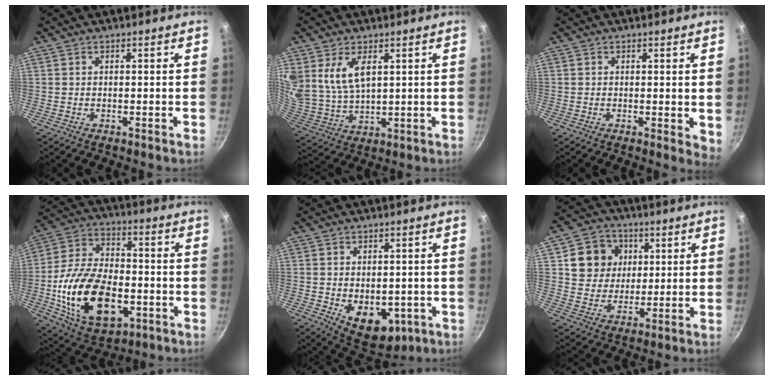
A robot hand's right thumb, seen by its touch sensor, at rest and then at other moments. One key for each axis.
{"total": 10.1, "fx": 4.1, "fy": 5.8, "fz": 7.3, "tx": -0.132, "ty": -0.032, "tz": 0.093}
{"total": 2.9, "fx": 0.3, "fy": 1.3, "fz": 2.6, "tx": -0.029, "ty": -0.008, "tz": 0.004}
{"total": 22.9, "fx": -5.3, "fy": 13.7, "fz": 17.5, "tx": -0.307, "ty": 0.024, "tz": -0.085}
{"total": 10.7, "fx": -2.3, "fy": 6.9, "fz": 7.8, "tx": -0.073, "ty": -0.010, "tz": -0.014}
{"total": 10.3, "fx": 3.0, "fy": 9.2, "fz": 3.7, "tx": -0.032, "ty": 0.001, "tz": 0.049}